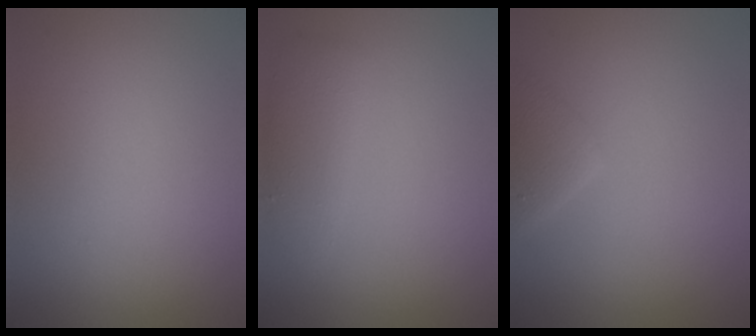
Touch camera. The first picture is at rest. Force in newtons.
{"total": 2.3, "press": 2.3, "slide": 0.0}
{"total": 2.3, "press": 2.3, "slide": 0.1}